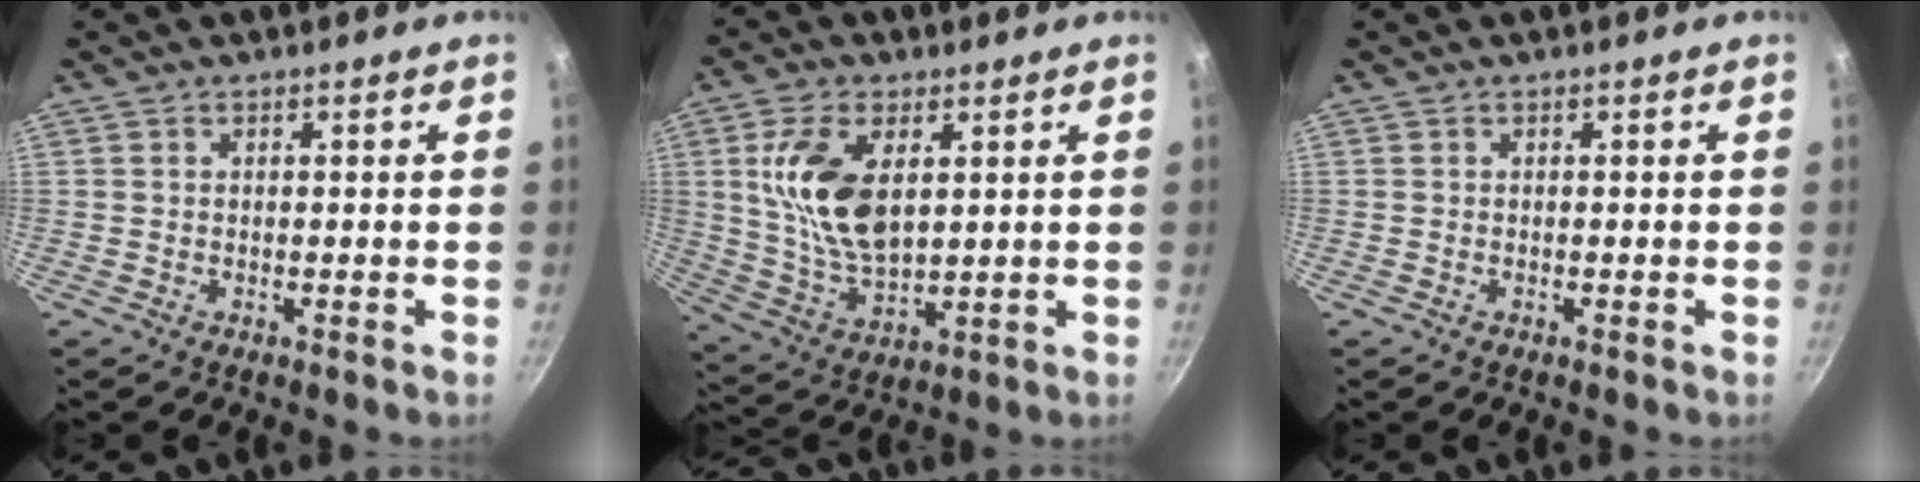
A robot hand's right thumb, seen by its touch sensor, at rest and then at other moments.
{"total": 14.1, "force": [3.4, 7.6, 11.4], "torque": [-0.209, -0.019, 0.074]}
{"total": 0.0}